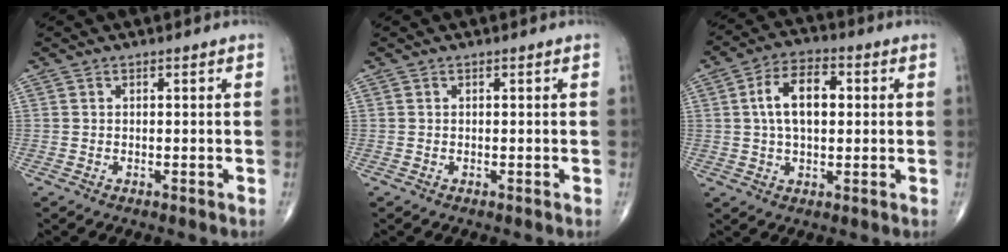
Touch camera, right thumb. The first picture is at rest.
{"total": 0.0}
{"total": 10.2, "force": [1.5, 5.7, 8.3], "torque": [-0.140, 0.016, 0.023]}